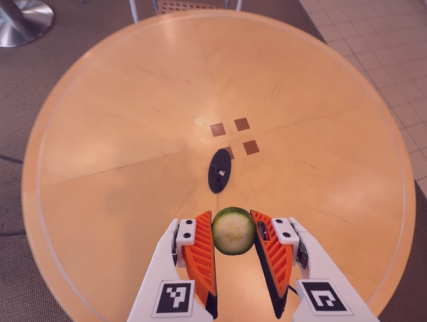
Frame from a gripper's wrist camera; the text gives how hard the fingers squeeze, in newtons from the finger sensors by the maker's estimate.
{"total": 6.5, "left": 6.5, "right": 6.5}